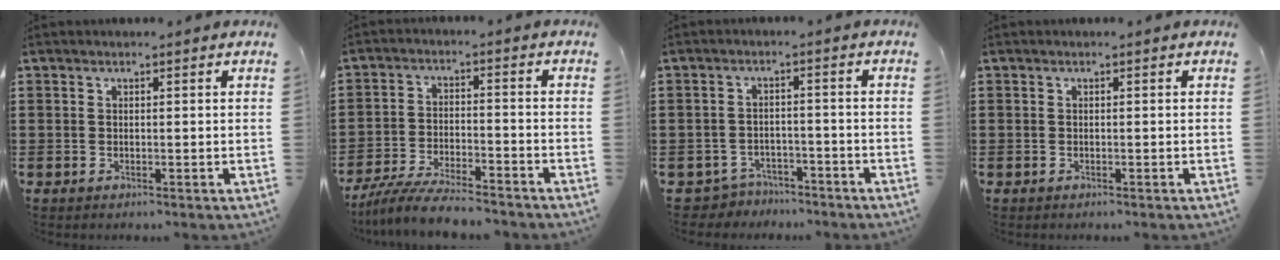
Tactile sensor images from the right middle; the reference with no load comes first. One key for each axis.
{"total": 6.8, "fx": -6.3, "fy": 0.7, "fz": 2.4, "tx": -0.053, "ty": 0.000, "tz": -0.122}
{"total": 3.2, "fx": -3.1, "fy": 0.9, "fz": -0.2, "tx": -0.015, "ty": 0.001, "tz": -0.071}
{"total": 0.0}